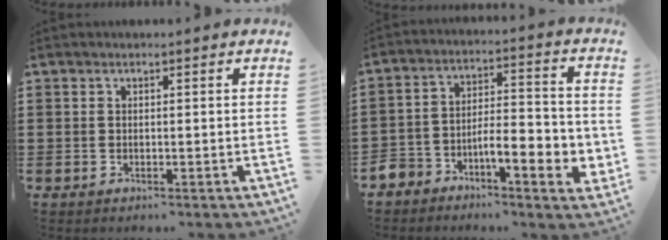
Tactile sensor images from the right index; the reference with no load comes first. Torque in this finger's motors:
{"motor_torque": [0.90, 0.46, 0.24, 0.10]}